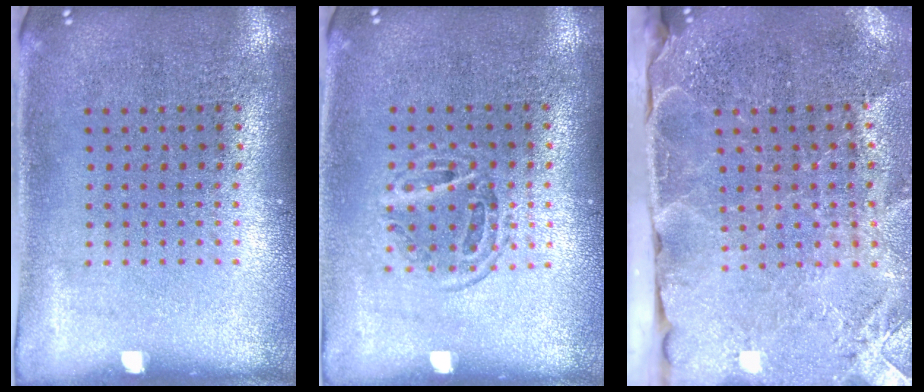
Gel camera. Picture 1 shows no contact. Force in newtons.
{"total": 1.2, "press": 1.0, "slide": 0.7}
{"total": 3.8, "press": 3.2, "slide": 2.1}